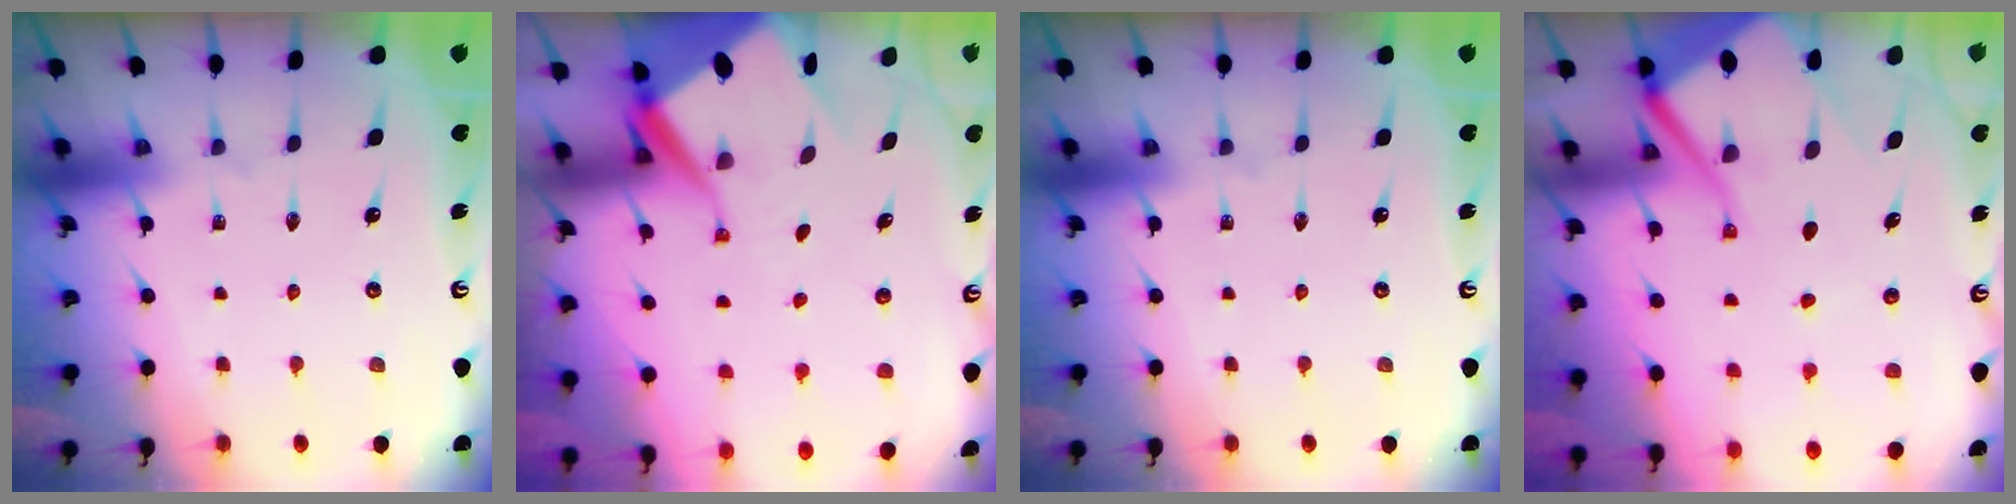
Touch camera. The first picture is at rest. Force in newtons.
{"total": 11.1, "press": 11.0, "slide": 1.1}
{"total": 0.0}
{"total": 13.2, "press": 13.2, "slide": 1.3}